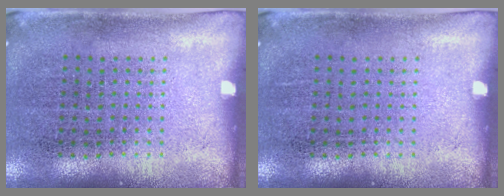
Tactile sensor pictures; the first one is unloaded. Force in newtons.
{"total": 0.0}